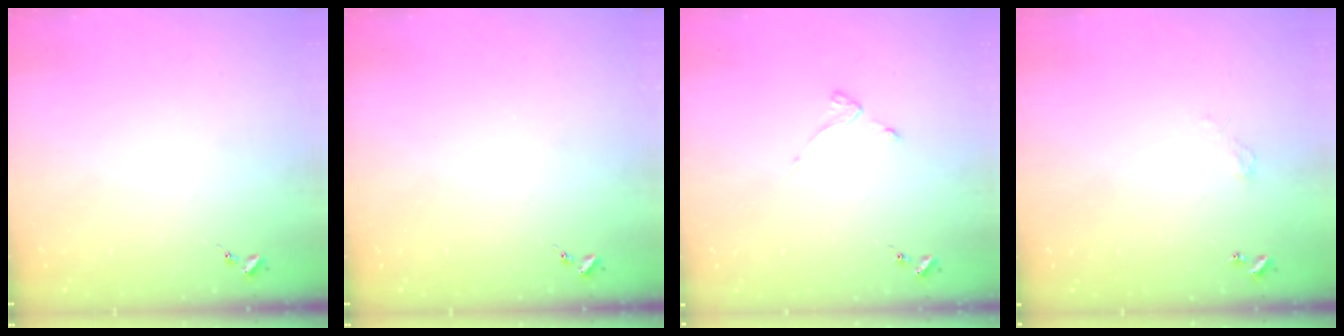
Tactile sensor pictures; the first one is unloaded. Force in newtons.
{"total": 0.0}
{"total": 2.7, "press": 2.6, "slide": 0.5}
{"total": 2.7, "press": 2.7, "slide": 0.2}